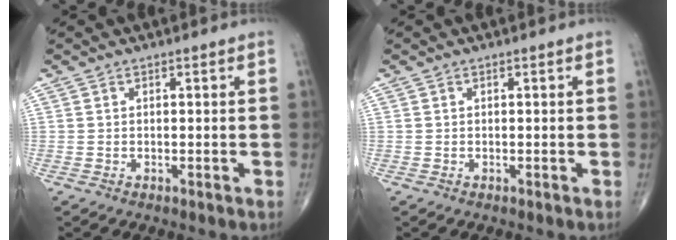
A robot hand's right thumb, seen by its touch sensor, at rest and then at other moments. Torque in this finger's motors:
{"motor_torque": [-0.39, 0.40, 0.00, 0.00, 0.00]}